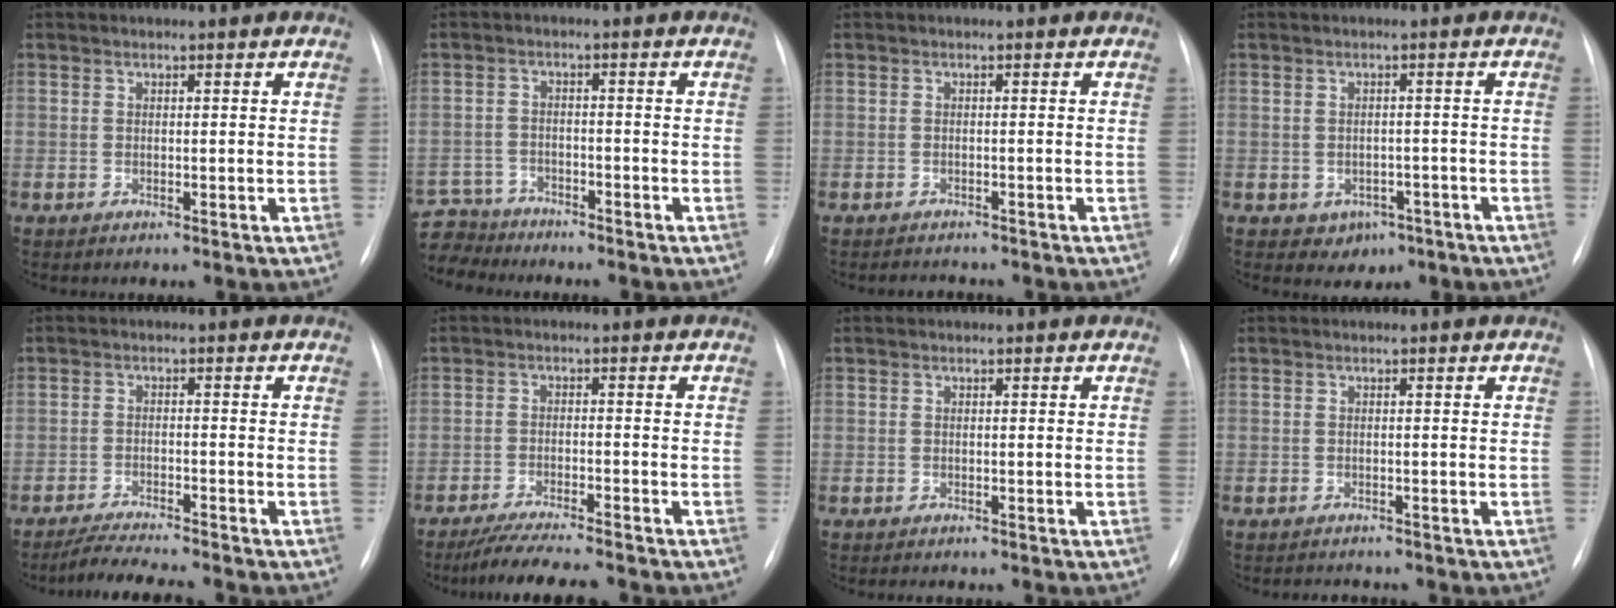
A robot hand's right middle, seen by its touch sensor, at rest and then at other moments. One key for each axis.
{"total": 7.0, "fx": -6.6, "fy": 2.4, "fz": -0.4, "tx": 0.006, "ty": 0.002, "tz": -0.122}
{"total": 2.2, "fx": -2.1, "fy": 0.8, "fz": 0.2, "tx": -0.003, "ty": -0.004, "tz": -0.027}
{"total": 3.8, "fx": -1.9, "fy": 3.0, "fz": 1.3, "tx": -0.008, "ty": 0.009, "tz": -0.011}
{"total": 6.5, "fx": -6.0, "fy": -0.2, "fz": 2.6, "tx": -0.048, "ty": -0.017, "tz": -0.100}
{"total": 8.8, "fx": -7.8, "fy": 0.2, "fz": 4.1, "tx": -0.066, "ty": -0.022, "tz": -0.126}
{"total": 1.6, "fx": -1.3, "fy": 0.8, "fz": 0.5, "tx": -0.007, "ty": -0.001, "tz": -0.014}
{"total": 1.9, "fx": -1.7, "fy": 0.8, "fz": -0.1, "tx": -0.001, "ty": -0.002, "tz": -0.024}